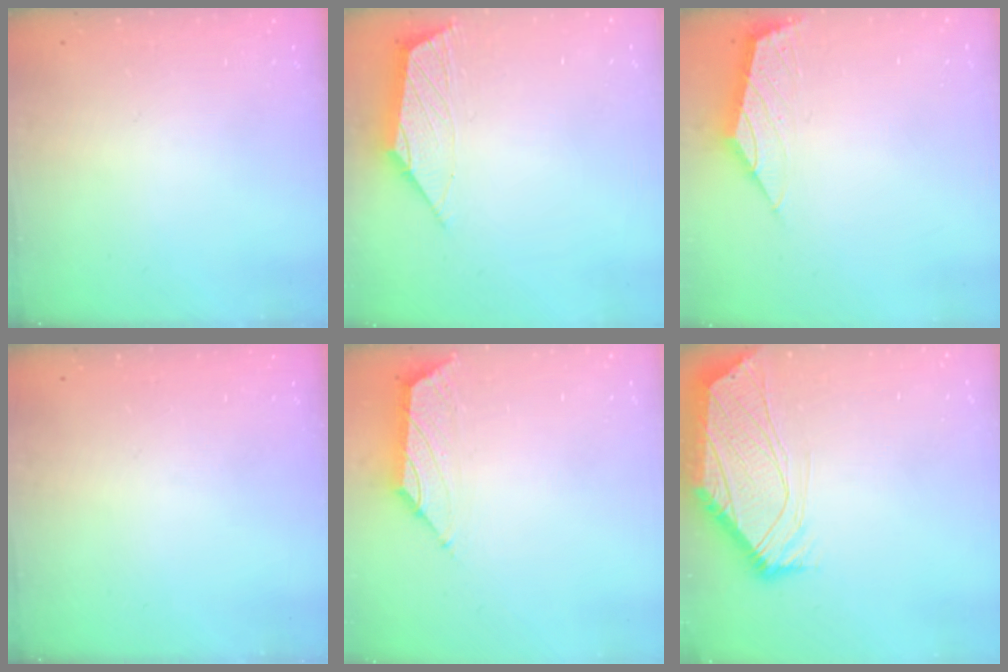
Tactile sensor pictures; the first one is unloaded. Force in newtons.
{"total": 2.9, "press": 2.8, "slide": 0.5}
{"total": 2.1, "press": 2.0, "slide": 0.7}
{"total": 0.0}
{"total": 1.5, "press": 1.4, "slide": 0.6}
{"total": 3.4, "press": 3.3, "slide": 0.6}